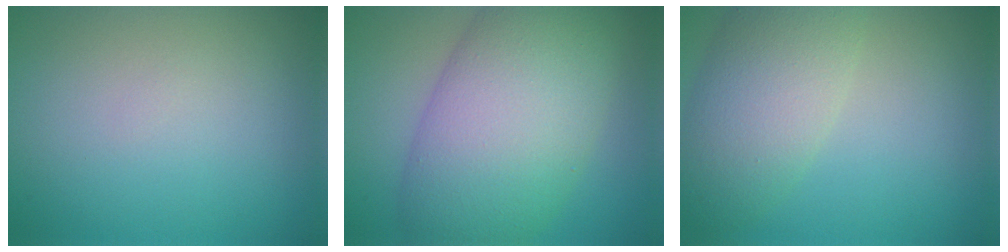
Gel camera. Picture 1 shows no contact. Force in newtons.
{"total": 11.9, "press": 11.8, "slide": 0.3}
{"total": 6.3, "press": 6.2, "slide": 0.5}